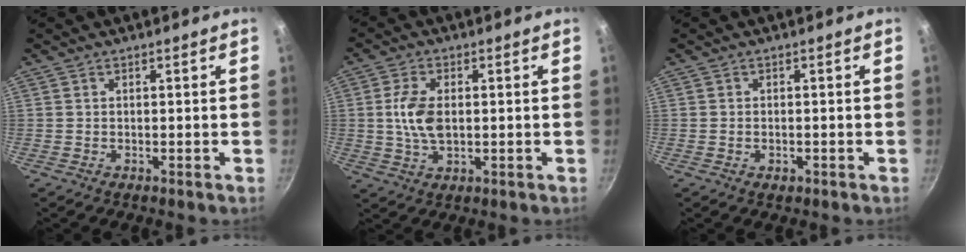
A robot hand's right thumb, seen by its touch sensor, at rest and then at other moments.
{"total": 7.4, "force": [0.5, 4.2, 6.1], "torque": [-0.126, -0.002, 0.011]}
{"total": 1.3, "force": [-0.4, 0.9, 0.8], "torque": [-0.014, 0.004, -0.004]}